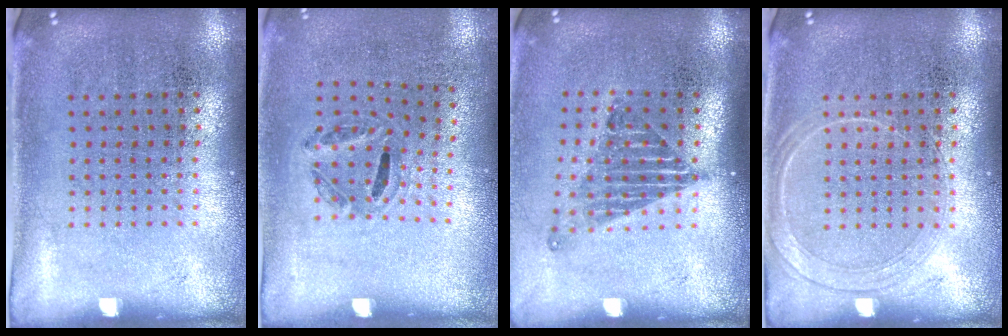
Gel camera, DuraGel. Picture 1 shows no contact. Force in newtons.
{"total": 1.1, "press": 0.6, "slide": 0.9}
{"total": 1.4, "press": 1.1, "slide": 0.9}
{"total": 1.6, "press": 1.6, "slide": 0.2}